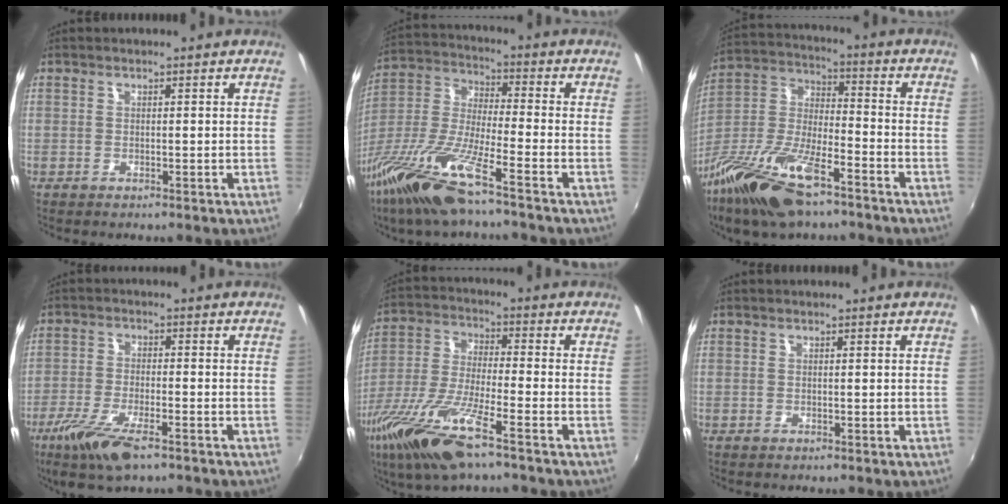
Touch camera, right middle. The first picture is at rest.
{"total": 15.4, "force": [-10.2, 1.6, 11.4], "torque": [-0.246, -0.023, -0.207]}
{"total": 20.2, "force": [-12.9, 7.1, 13.8], "torque": [-0.292, -0.020, -0.246]}
{"total": 9.9, "force": [-6.5, 2.6, 7.1], "torque": [-0.164, -0.030, -0.122]}
{"total": 15.9, "force": [-9.7, 2.7, 12.3], "torque": [-0.261, -0.041, -0.190]}
{"total": 0.0}